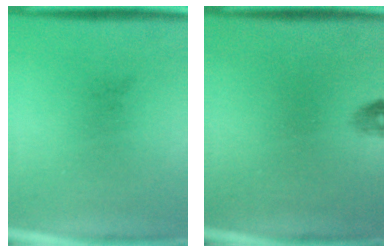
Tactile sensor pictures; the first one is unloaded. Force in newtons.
{"total": 1.0}